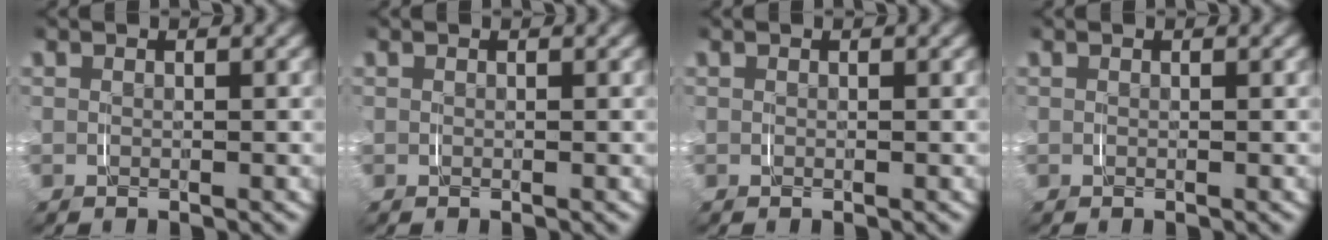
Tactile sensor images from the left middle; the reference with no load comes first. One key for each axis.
{"total": 0.0}
{"total": 0.0}
{"total": 0.0}